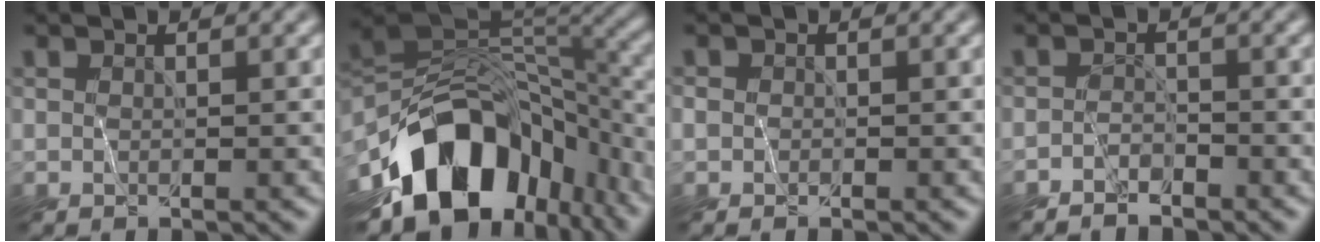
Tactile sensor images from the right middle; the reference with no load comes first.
{"total": 13.7, "force": [-7.7, 7.9, 8.0], "torque": [-0.133, 0.002, -0.127]}
{"total": 1.4, "force": [-0.2, 1.2, 0.7], "torque": [-0.005, 0.004, -0.011]}
{"total": 2.1, "force": [-2.1, 0.0, -0.1], "torque": [0.001, -0.001, -0.046]}